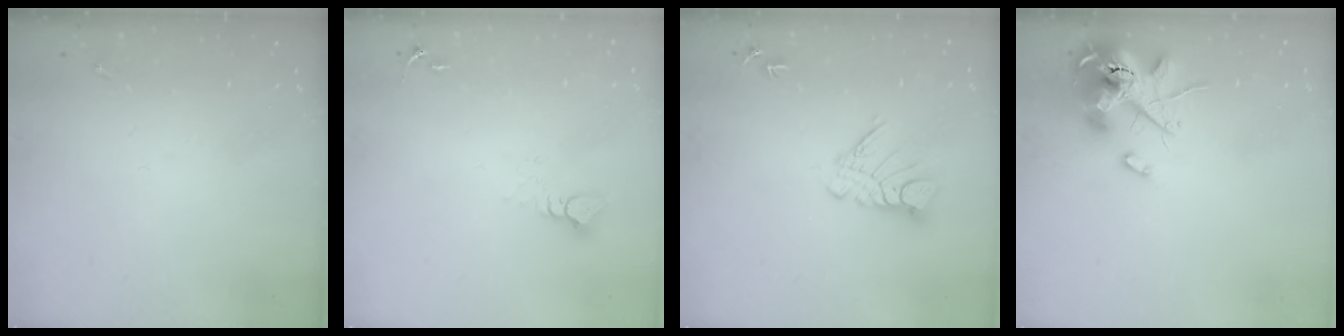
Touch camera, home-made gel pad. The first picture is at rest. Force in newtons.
{"total": 4.2, "press": 4.2, "slide": 0.2}
{"total": 9.5, "press": 9.5, "slide": 0.9}
{"total": 14.2, "press": 14.0, "slide": 2.0}